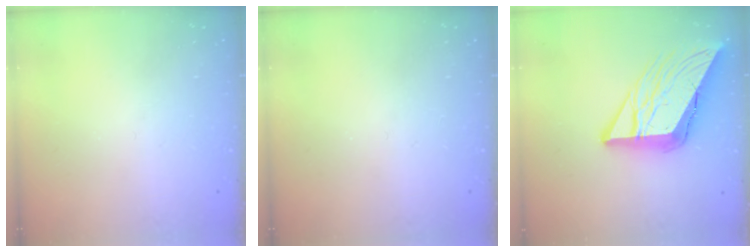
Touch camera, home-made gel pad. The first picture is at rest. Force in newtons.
{"total": 0.0}
{"total": 15.9, "press": 15.8, "slide": 1.7}